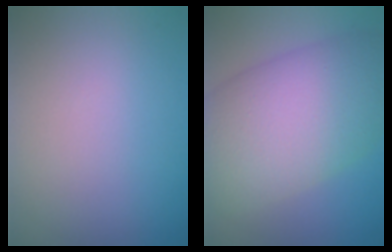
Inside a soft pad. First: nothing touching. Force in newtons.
{"total": 12.2, "press": 12.2, "slide": 0.6}